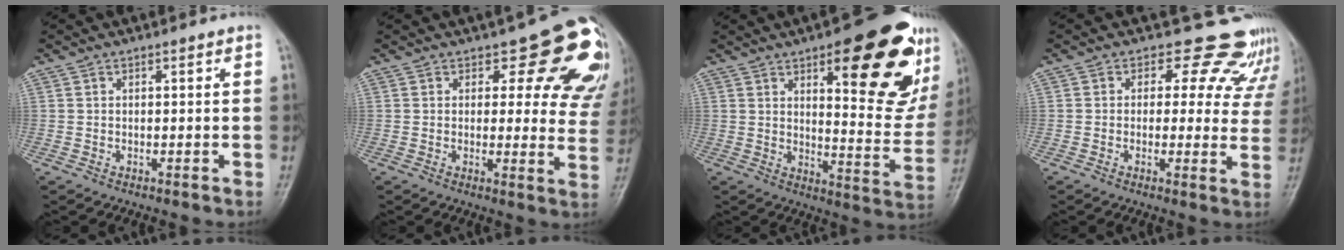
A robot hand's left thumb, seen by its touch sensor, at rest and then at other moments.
{"total": 15.0, "force": [9.5, 7.2, 9.1], "torque": [-0.042, -0.056, 0.080]}
{"total": 24.2, "force": [11.4, 8.0, 19.8], "torque": [-0.219, -0.046, 0.158]}
{"total": 12.7, "force": [10.4, 6.8, 2.8], "torque": [0.030, -0.048, 0.089]}